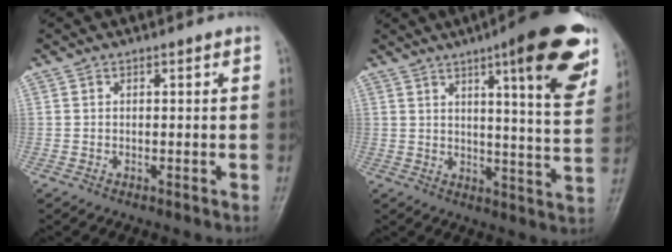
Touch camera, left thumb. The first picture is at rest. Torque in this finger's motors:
{"motor_torque": [0.26, -0.45, 2.12, -0.63, 0.32]}